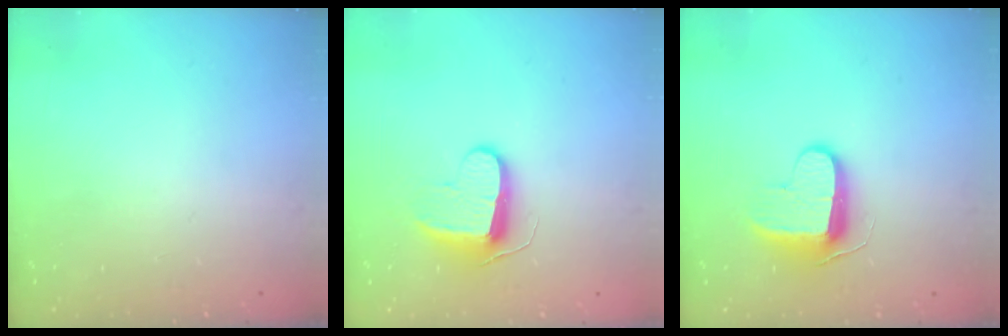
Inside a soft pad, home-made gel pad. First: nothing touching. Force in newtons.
{"total": 9.3, "press": 9.3, "slide": 0.0}
{"total": 9.2, "press": 9.2, "slide": 0.9}